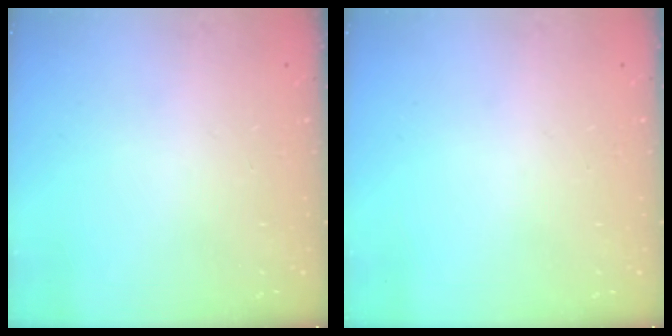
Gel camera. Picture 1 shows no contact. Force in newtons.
{"total": 0.0}